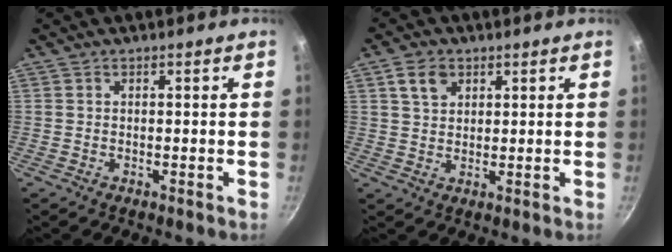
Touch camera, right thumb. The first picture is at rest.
{"total": 4.8, "force": [2.3, 3.3, 2.5], "torque": [-0.033, -0.003, 0.042]}